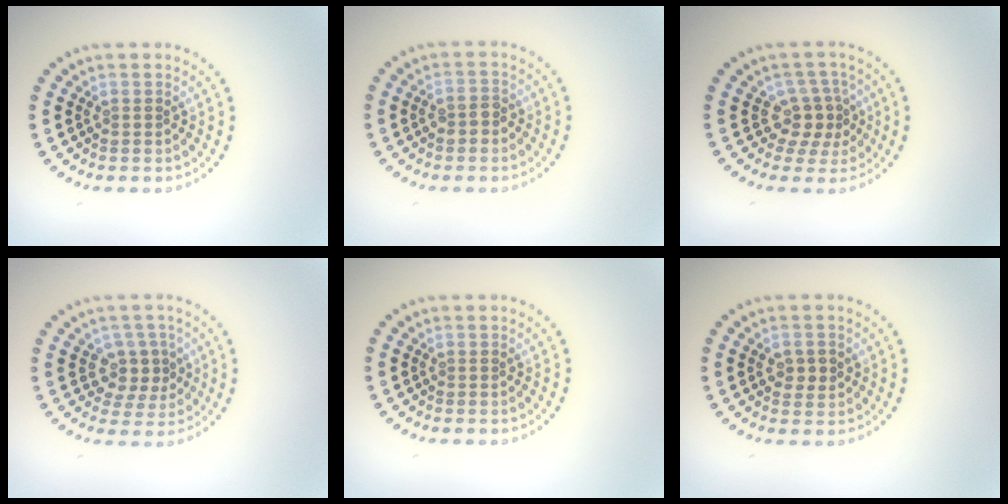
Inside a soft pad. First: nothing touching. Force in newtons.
{"total": 1.7, "press": 1.6, "slide": 0.3}
{"total": 3.0, "press": 2.4, "slide": 1.8}
{"total": 2.8, "press": 2.6, "slide": 1.2}
{"total": 0.0}
{"total": 1.8, "press": 1.8, "slide": 0.1}